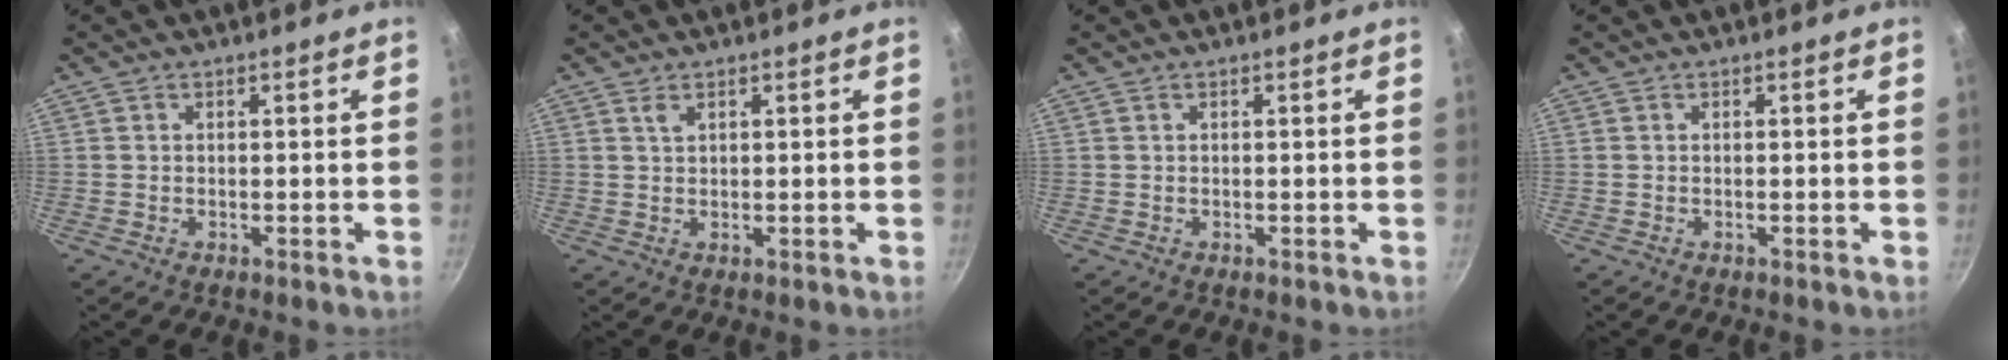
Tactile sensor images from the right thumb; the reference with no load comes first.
{"total": 1.3, "force": [0.9, 0.6, 0.6], "torque": [-0.011, -0.003, 0.020]}
{"total": 0.0}
{"total": 0.0}